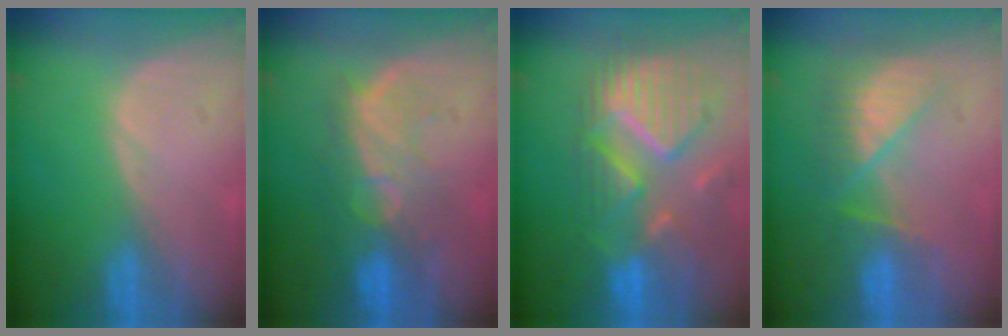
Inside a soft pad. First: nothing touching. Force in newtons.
{"total": 10.1, "press": 8.6, "slide": 5.3}
{"total": 12.0, "press": 10.5, "slide": 5.9}
{"total": 8.1, "press": 7.0, "slide": 4.1}